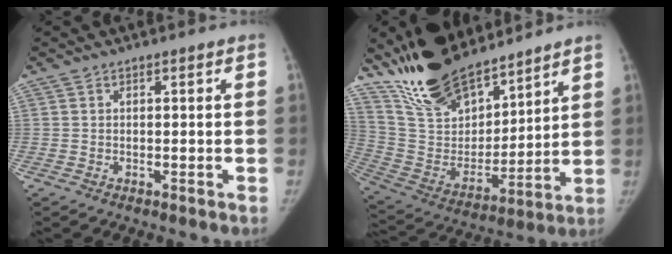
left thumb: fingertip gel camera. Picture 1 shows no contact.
{"total": 20.7, "force": [17.1, 7.9, 8.6], "torque": [-0.123, -0.089, 0.320]}